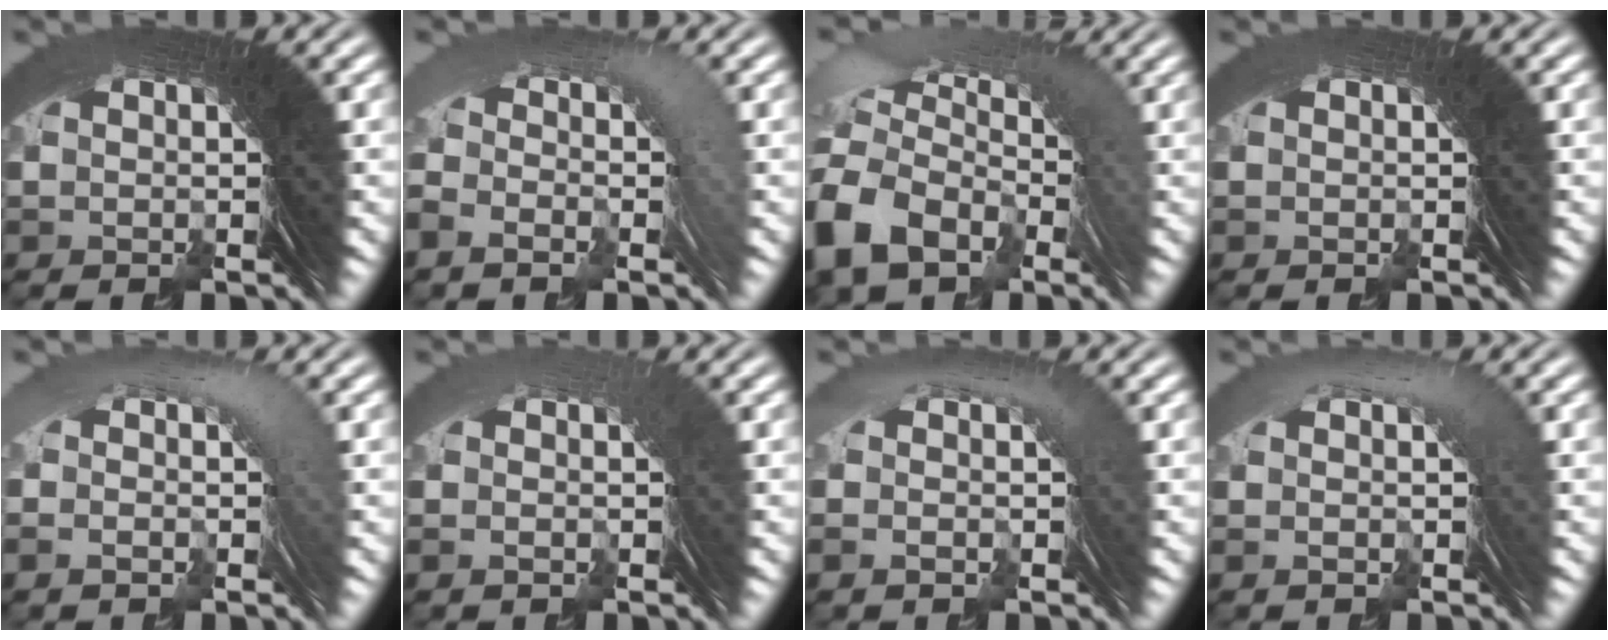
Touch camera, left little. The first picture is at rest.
{"total": 0.8, "force": [-0.4, 0.3, 0.6], "torque": [-0.002, 0.006, -0.008]}
{"total": 7.0, "force": [0.3, 5.4, 4.5], "torque": [-0.115, -0.018, 0.016]}
{"total": 0.6, "force": [-0.3, -0.2, -0.4], "torque": [0.008, 0.002, -0.005]}
{"total": 1.1, "force": [0.3, 0.4, 1.0], "torque": [0.000, 0.013, 0.000]}
{"total": 0.8, "force": [-0.7, -0.2, -0.4], "torque": [0.028, 0.012, -0.016]}
{"total": 1.0, "force": [0.0, 0.6, 0.8], "torque": [0.005, 0.014, -0.005]}
{"total": 1.1, "force": [0.1, 0.4, 1.0], "torque": [0.012, 0.016, -0.005]}